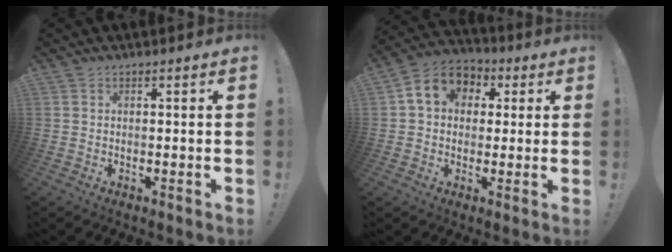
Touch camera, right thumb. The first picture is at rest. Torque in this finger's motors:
{"motor_torque": [1.08, 2.06, 0.80, -0.36, 0.01]}